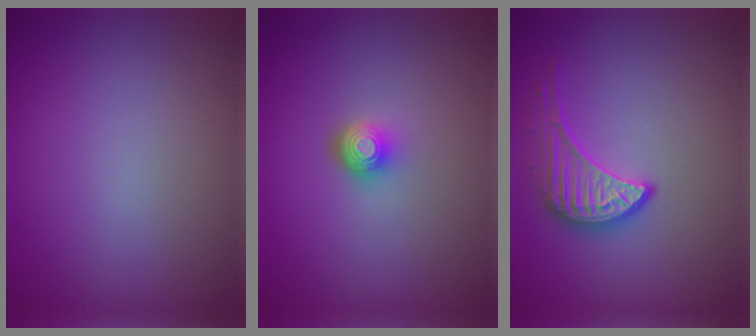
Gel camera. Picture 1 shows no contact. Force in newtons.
{"total": 2.3, "press": 1.5, "slide": 1.8}
{"total": 3.4, "press": 3.0, "slide": 1.7}